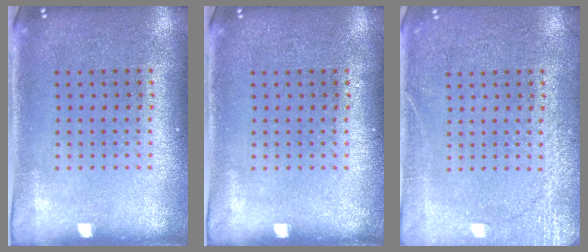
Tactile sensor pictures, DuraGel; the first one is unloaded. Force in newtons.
{"total": 0.0}
{"total": 3.5, "press": 3.4, "slide": 0.5}